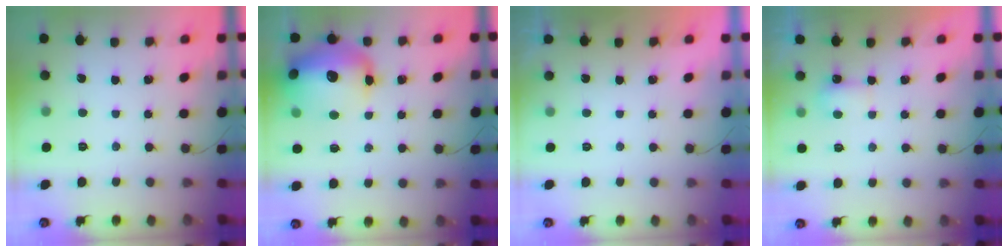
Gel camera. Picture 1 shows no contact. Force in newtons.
{"total": 22.1, "press": 20.7, "slide": 7.7}
{"total": 1.8, "press": 0.1, "slide": 1.8}
{"total": 4.5, "press": 4.4, "slide": 0.7}